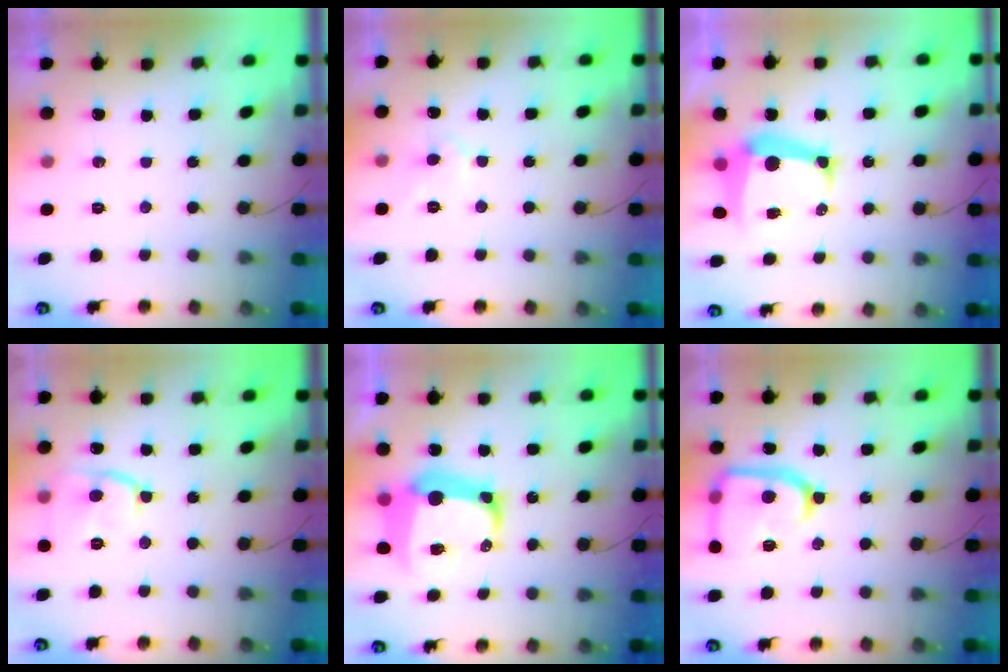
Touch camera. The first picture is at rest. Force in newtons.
{"total": 4.8, "press": 4.8, "slide": 0.2}
{"total": 9.7, "press": 9.7, "slide": 1.1}
{"total": 12.7, "press": 12.7, "slide": 1.2}
{"total": 14.4, "press": 14.3, "slide": 1.9}
{"total": 17.6, "press": 17.5, "slide": 1.4}